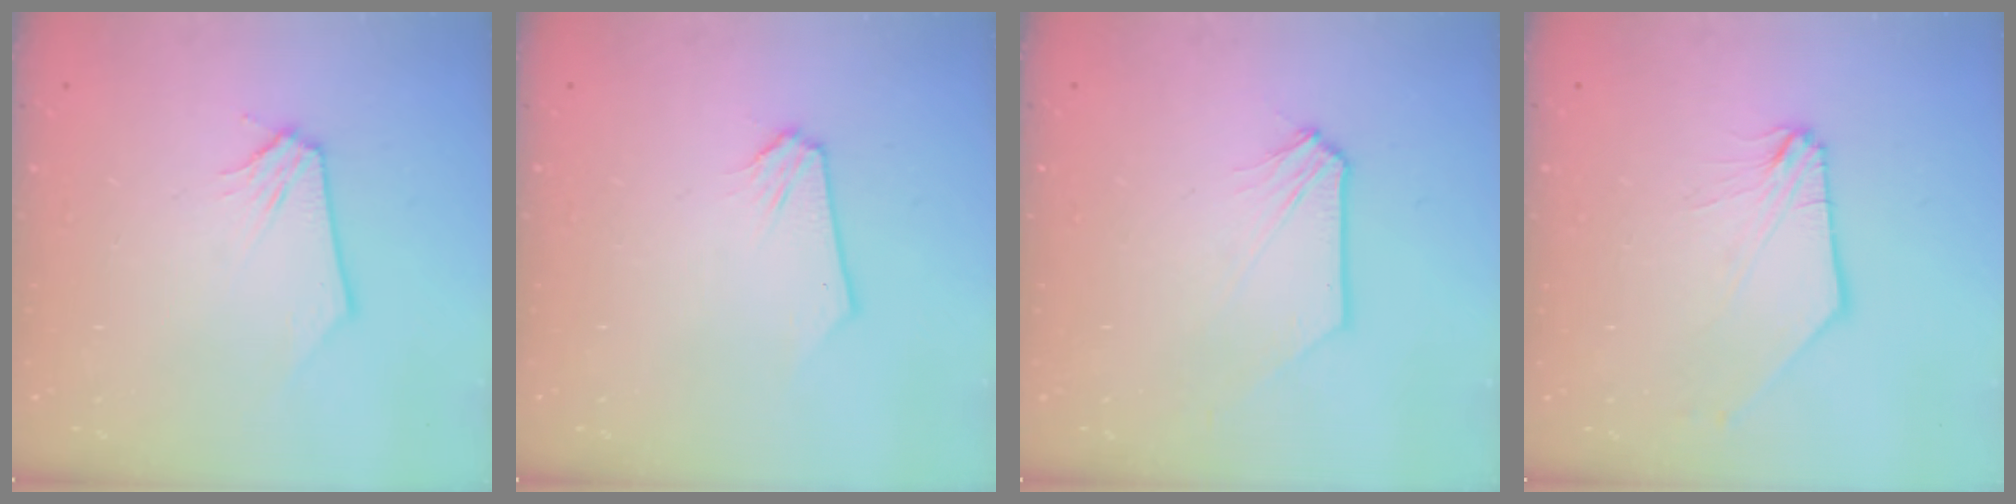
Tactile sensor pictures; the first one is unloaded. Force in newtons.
{"total": 0.0}
{"total": 1.0, "press": 1.0, "slide": 0.1}
{"total": 2.5, "press": 2.5, "slide": 0.5}